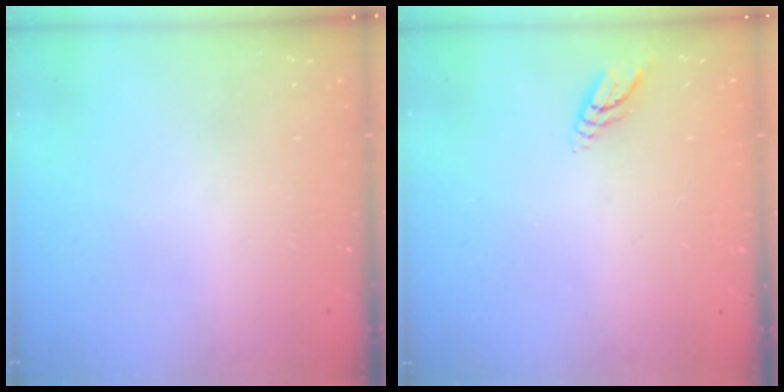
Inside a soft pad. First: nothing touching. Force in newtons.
{"total": 4.7, "press": 4.7, "slide": 0.5}